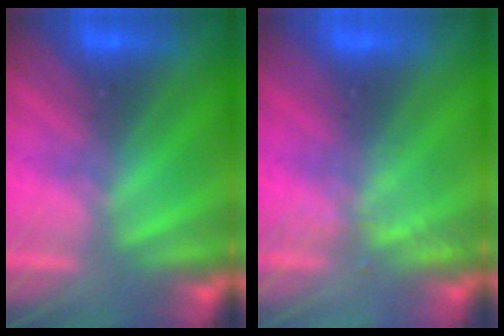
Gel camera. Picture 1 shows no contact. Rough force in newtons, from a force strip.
{"total": 2.2}